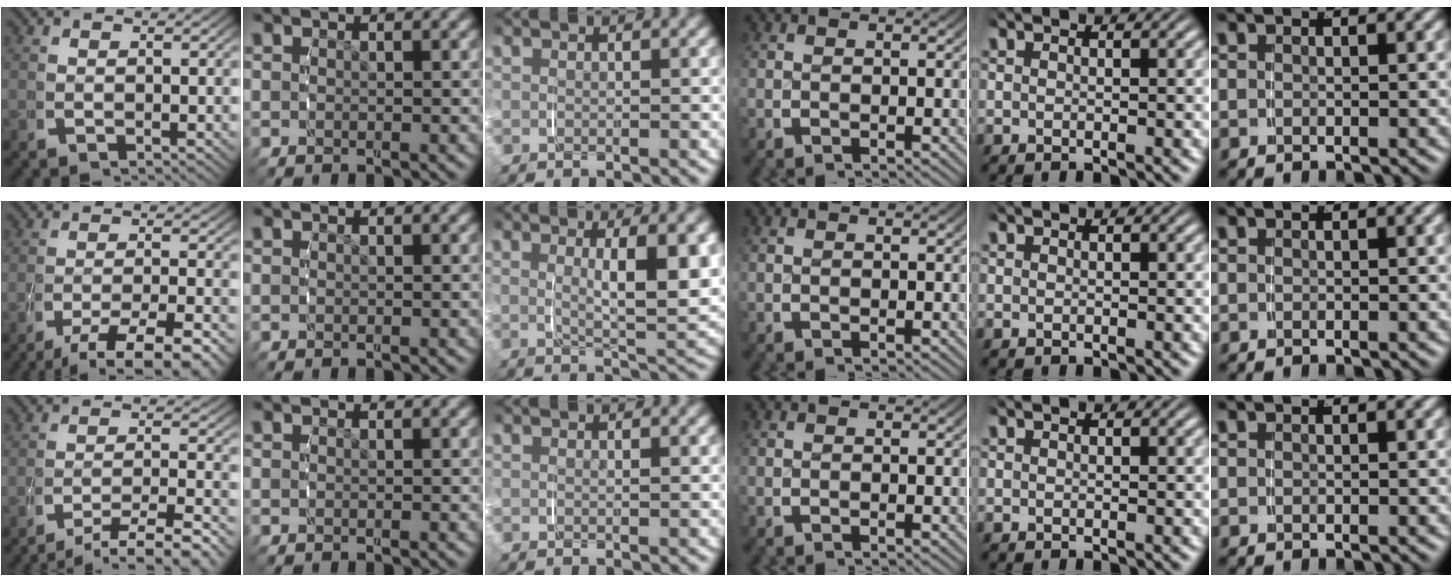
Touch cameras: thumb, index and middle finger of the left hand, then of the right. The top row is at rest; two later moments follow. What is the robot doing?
{"motion": "grasp_and_lifting", "object": "measuring cup"}